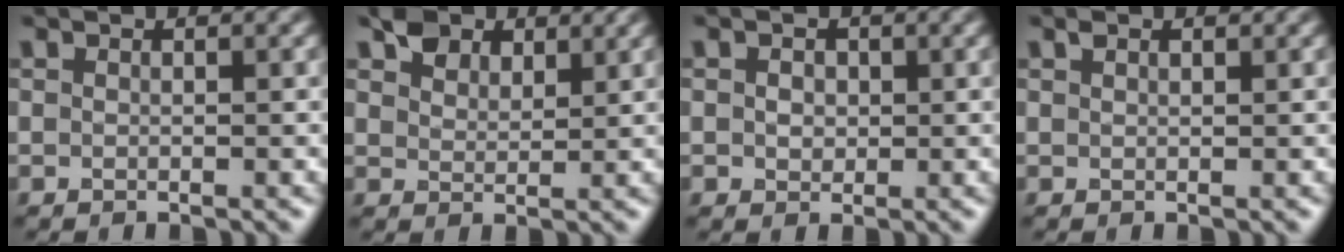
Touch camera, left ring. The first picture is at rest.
{"total": 3.4, "force": [2.5, 2.0, 1.2], "torque": [-0.029, 0.004, 0.043]}
{"total": 1.6, "force": [0.2, 1.3, 0.7], "torque": [-0.010, 0.000, 0.002]}
{"total": 0.9, "force": [0.6, 0.3, 0.5], "torque": [-0.011, 0.000, 0.012]}